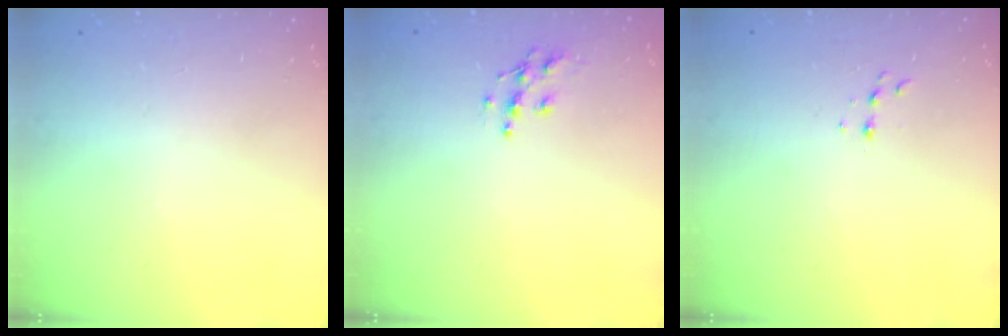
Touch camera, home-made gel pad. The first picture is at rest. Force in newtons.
{"total": 7.8, "press": 7.7, "slide": 0.5}
{"total": 4.7, "press": 4.6, "slide": 0.8}